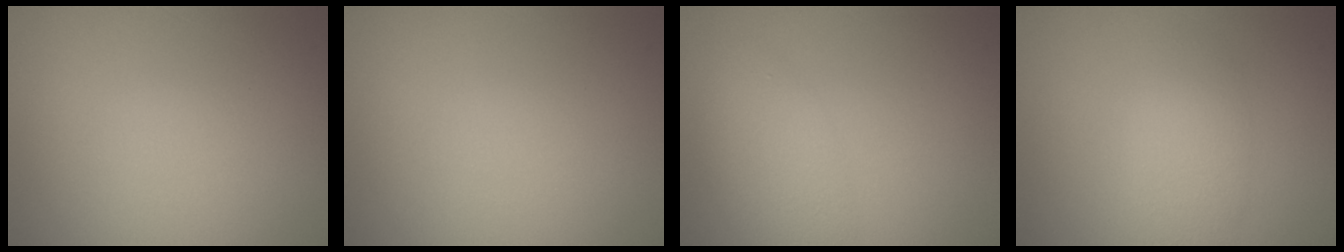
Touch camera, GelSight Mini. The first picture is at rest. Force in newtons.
{"total": 0.0}
{"total": 3.3, "press": 3.3, "slide": 0.2}
{"total": 2.9, "press": 2.9, "slide": 0.1}